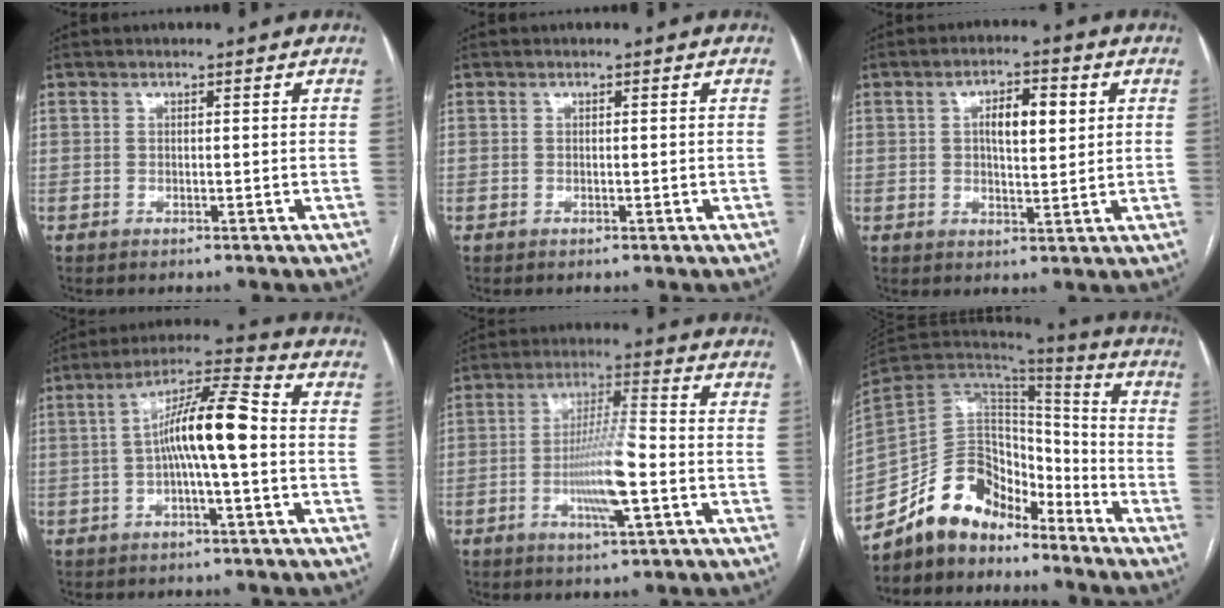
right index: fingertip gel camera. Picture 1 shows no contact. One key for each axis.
{"total": 0.0}
{"total": 6.4, "fx": 1.7, "fy": 2.2, "fz": 5.8, "tx": -0.098, "ty": 0.011, "tz": 0.028}
{"total": 10.6, "fx": -0.7, "fy": 1.0, "fz": 10.5, "tx": -0.188, "ty": 0.025, "tz": -0.018}
{"total": 9.5, "fx": -2.5, "fy": 1.2, "fz": 9.0, "tx": -0.167, "ty": 0.000, "tz": -0.045}
{"total": 13.5, "fx": -10.8, "fy": 6.6, "fz": 4.8, "tx": -0.080, "ty": 0.049, "tz": -0.197}